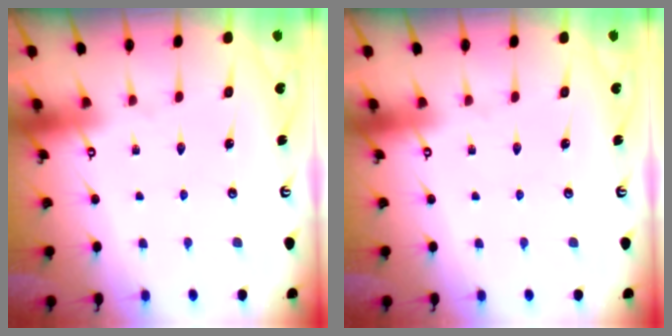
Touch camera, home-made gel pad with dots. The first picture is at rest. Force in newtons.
{"total": 0.0}